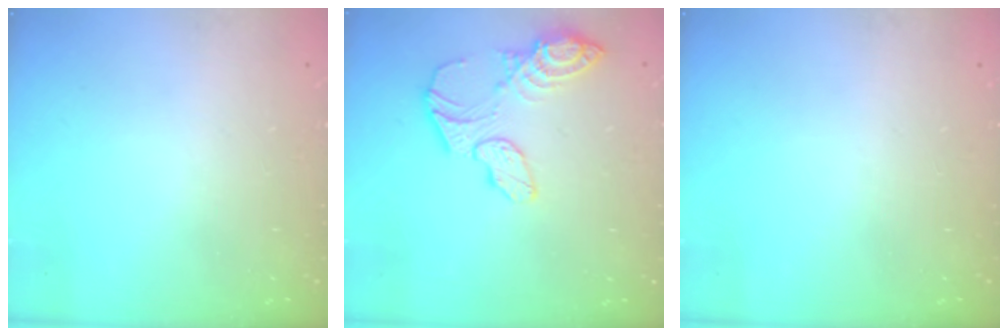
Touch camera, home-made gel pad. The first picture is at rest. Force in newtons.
{"total": 12.6, "press": 12.5, "slide": 1.1}
{"total": 0.0}